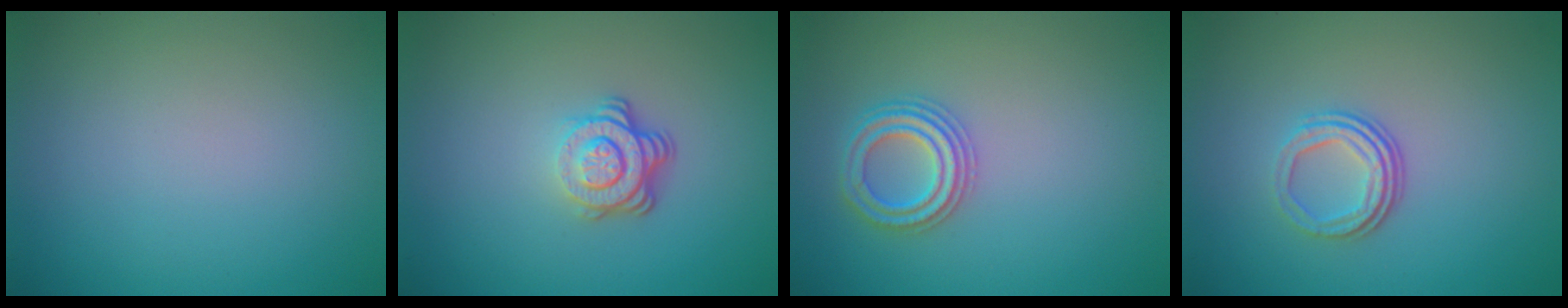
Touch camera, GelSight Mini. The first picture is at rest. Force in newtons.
{"total": 3.9, "press": 2.7, "slide": 2.9}
{"total": 2.9, "press": 2.9, "slide": 0.5}
{"total": 3.3, "press": 2.2, "slide": 2.4}